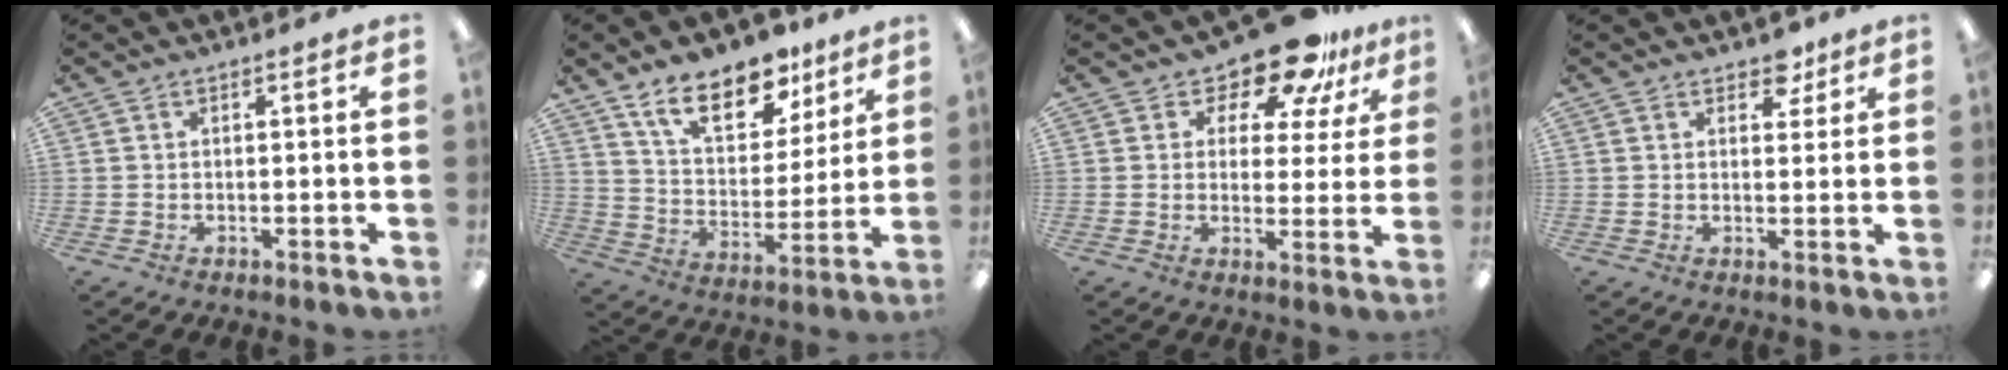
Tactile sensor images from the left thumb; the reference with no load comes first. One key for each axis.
{"total": 15.7, "fx": 11.4, "fy": 7.4, "fz": 7.9, "tx": -0.133, "ty": -0.058, "tz": 0.204}
{"total": 12.0, "fx": 10.1, "fy": 4.6, "fz": 4.7, "tx": -0.080, "ty": -0.074, "tz": 0.182}
{"total": 4.7, "fx": 3.5, "fy": 2.7, "fz": 1.6, "tx": -0.007, "ty": -0.013, "tz": 0.059}